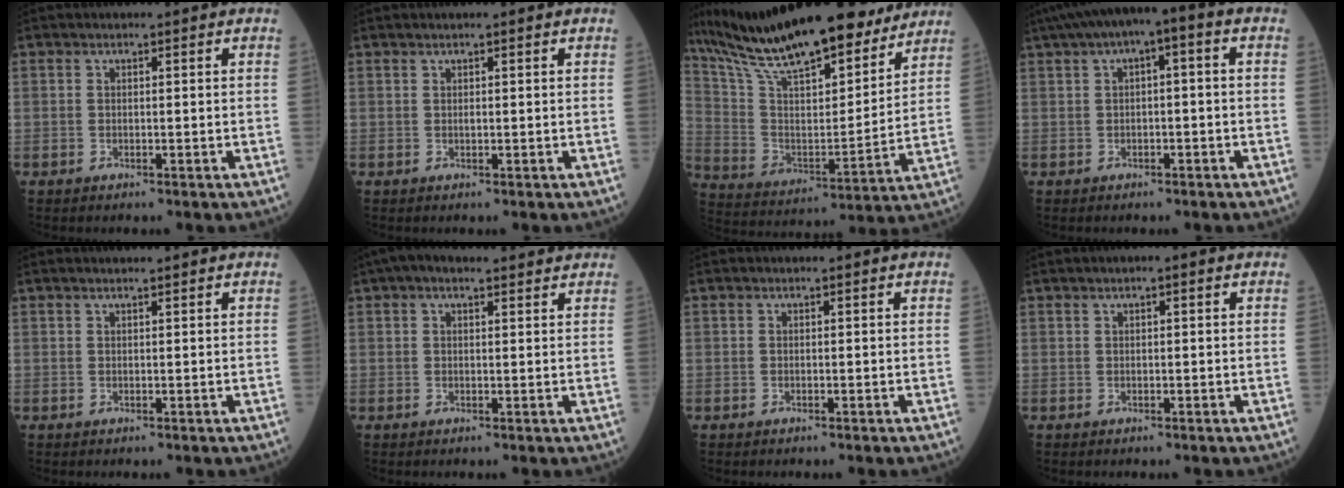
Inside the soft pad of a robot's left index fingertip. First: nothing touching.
{"total": 0.8, "force": [0.4, 0.2, 0.7], "torque": [-0.015, 0.008, 0.006]}
{"total": 25.0, "force": [21.0, 5.0, 12.6], "torque": [-0.221, 0.010, 0.344]}
{"total": 7.5, "force": [2.4, 2.2, 6.8], "torque": [-0.117, 0.043, 0.032]}
{"total": 1.7, "force": [1.5, 0.0, 0.9], "torque": [-0.011, 0.013, 0.024]}
{"total": 6.8, "force": [5.2, 2.2, 3.7], "torque": [-0.064, 0.044, 0.077]}
{"total": 0.0}
{"total": 1.5, "force": [0.7, 0.3, 1.2], "torque": [-0.021, 0.009, 0.009]}